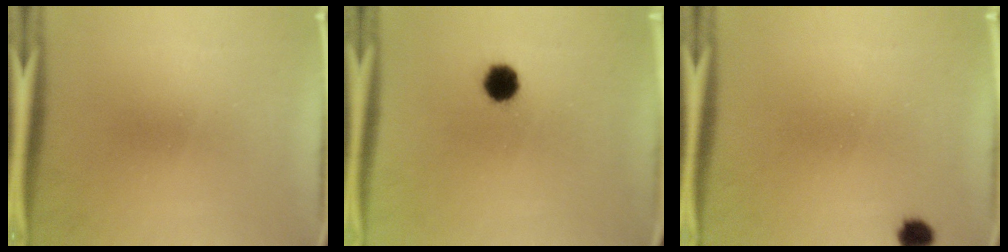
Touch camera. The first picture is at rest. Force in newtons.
{"total": 5.3}
{"total": 2.3}